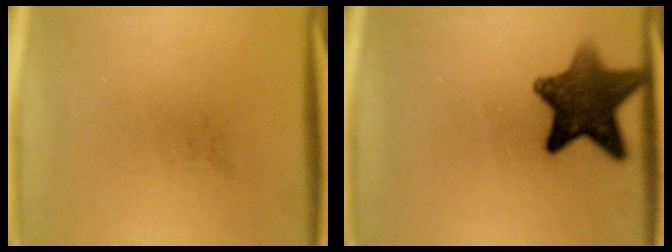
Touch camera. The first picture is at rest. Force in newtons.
{"total": 11.0}